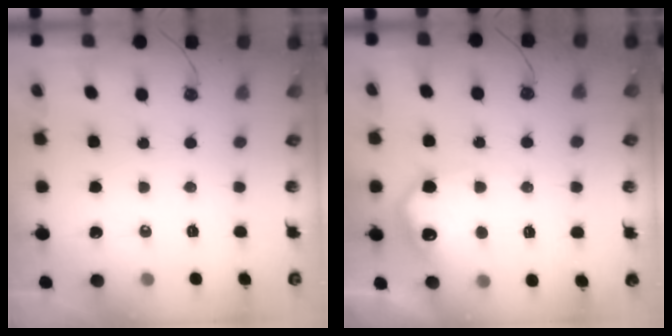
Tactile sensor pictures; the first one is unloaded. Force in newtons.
{"total": 13.5, "press": 13.5, "slide": 0.8}